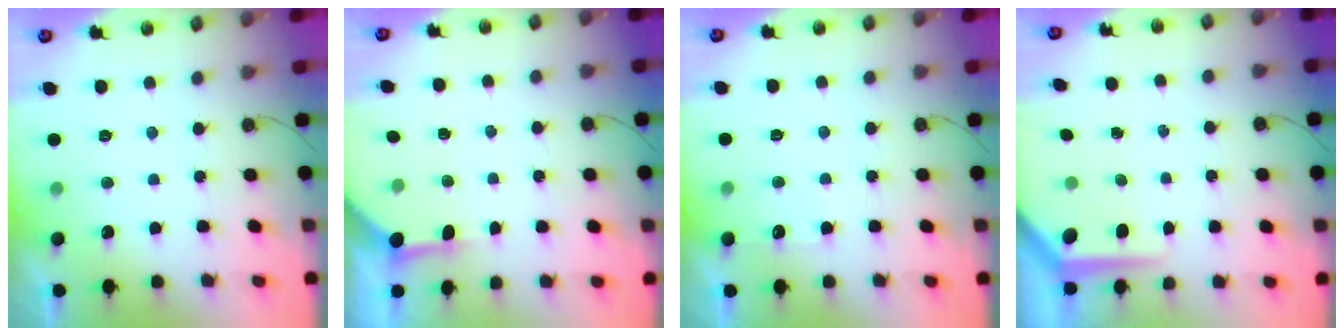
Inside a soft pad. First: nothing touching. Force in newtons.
{"total": 4.0, "press": 4.0, "slide": 0.5}
{"total": 4.6, "press": 4.5, "slide": 0.6}
{"total": 6.4, "press": 6.4, "slide": 0.5}